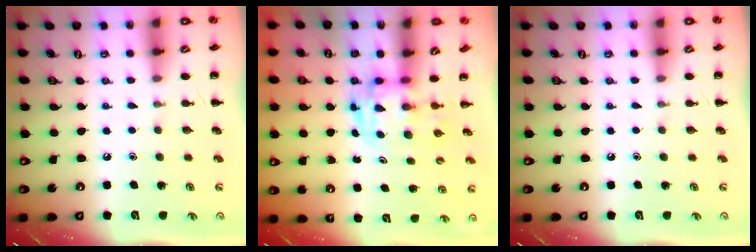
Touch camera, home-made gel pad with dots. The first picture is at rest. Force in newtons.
{"total": 2.9, "press": 2.9, "slide": 0.5}
{"total": 0.0}